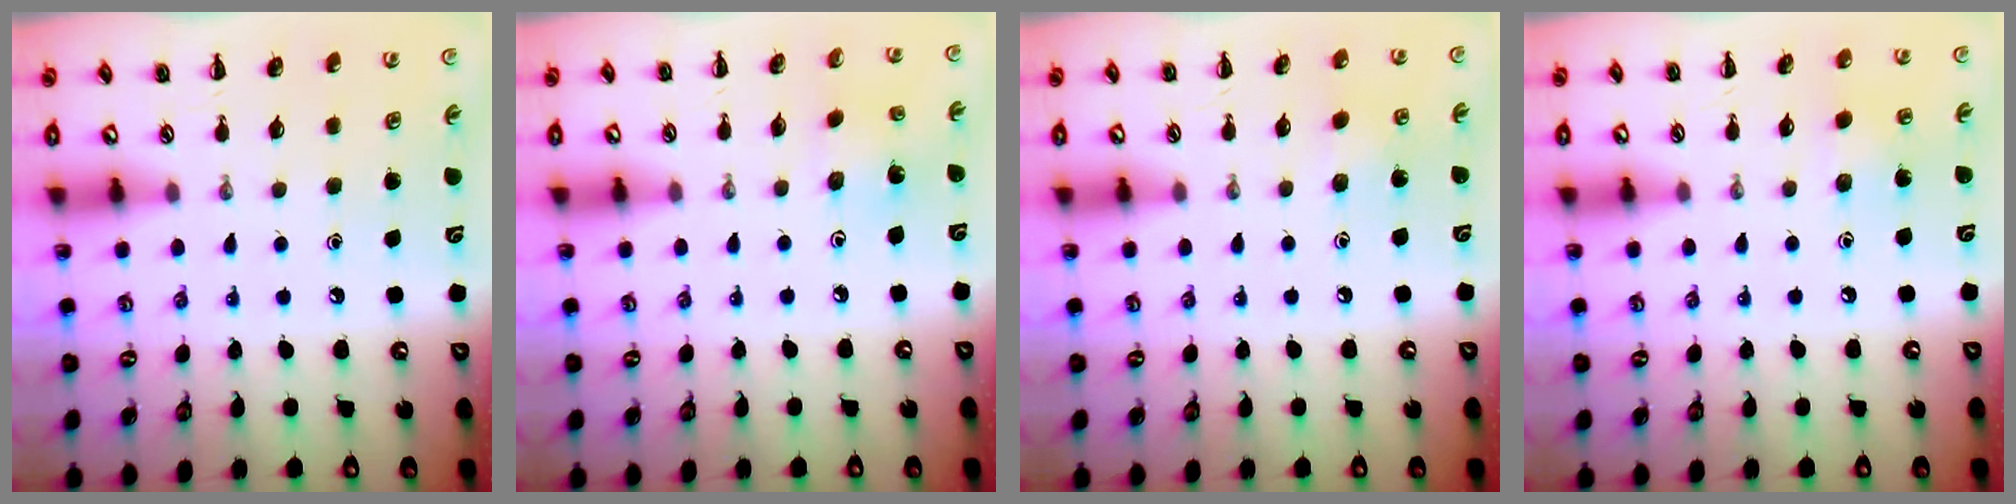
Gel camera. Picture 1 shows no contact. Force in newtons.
{"total": 1.5, "press": 1.4, "slide": 0.4}
{"total": 6.8, "press": 6.7, "slide": 0.9}
{"total": 6.3, "press": 6.1, "slide": 1.6}